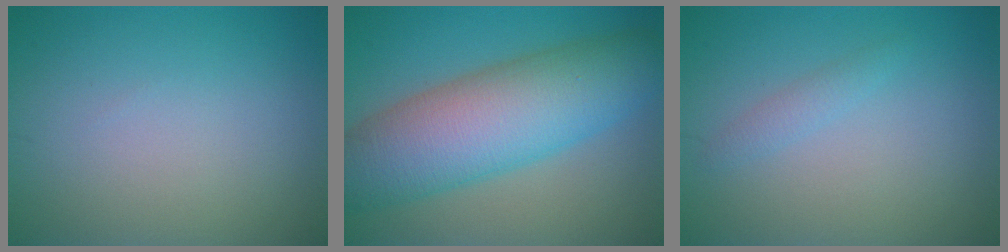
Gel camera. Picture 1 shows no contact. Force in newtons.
{"total": 10.8, "press": 10.8, "slide": 0.3}
{"total": 1.1, "press": 1.1, "slide": 0.1}